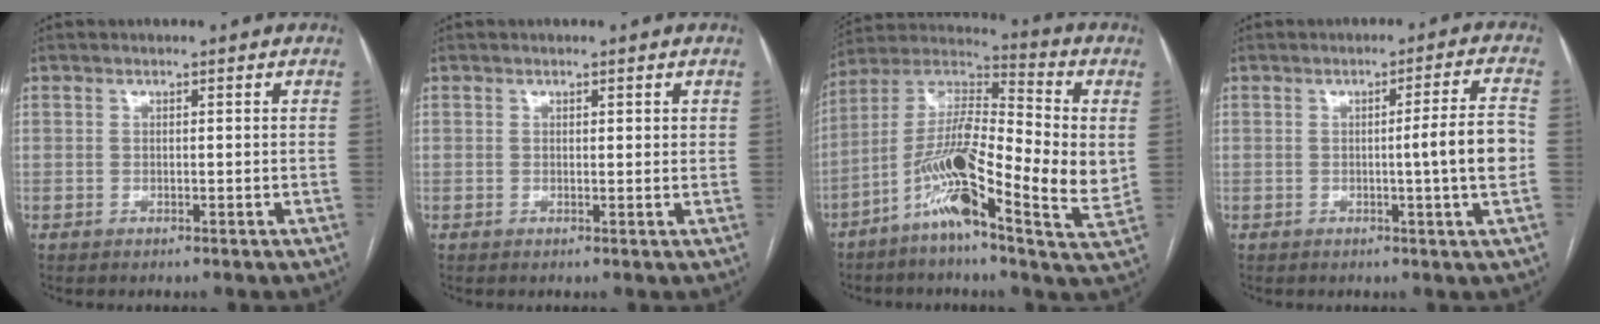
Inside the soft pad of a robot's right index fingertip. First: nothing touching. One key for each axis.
{"total": 1.1, "fx": 0.6, "fy": 0.4, "fz": 0.8, "tx": -0.012, "ty": 0.000, "tz": 0.007}
{"total": 17.9, "fx": -3.0, "fy": 3.6, "fz": 17.3, "tx": -0.309, "ty": 0.010, "tz": -0.066}
{"total": 6.8, "fx": -0.7, "fy": -1.0, "fz": 6.7, "tx": -0.091, "ty": 0.001, "tz": -0.012}